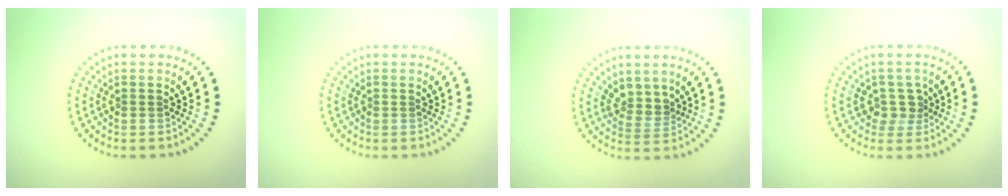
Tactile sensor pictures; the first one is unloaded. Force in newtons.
{"total": 0.0}
{"total": 2.3, "press": 1.7, "slide": 1.5}
{"total": 2.0, "press": 1.6, "slide": 1.2}